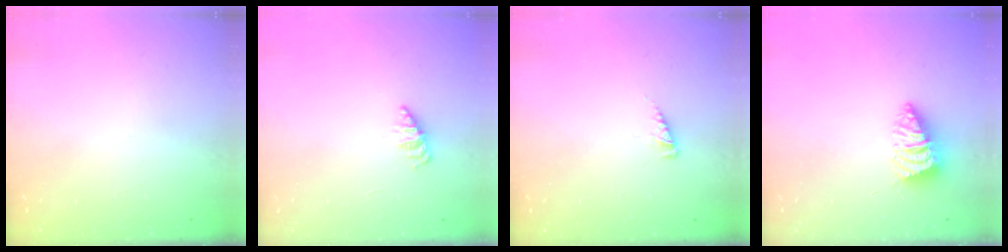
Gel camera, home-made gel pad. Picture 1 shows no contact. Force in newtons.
{"total": 2.2, "press": 2.2, "slide": 0.3}
{"total": 2.5, "press": 2.5, "slide": 0.2}
{"total": 3.0, "press": 2.9, "slide": 0.3}